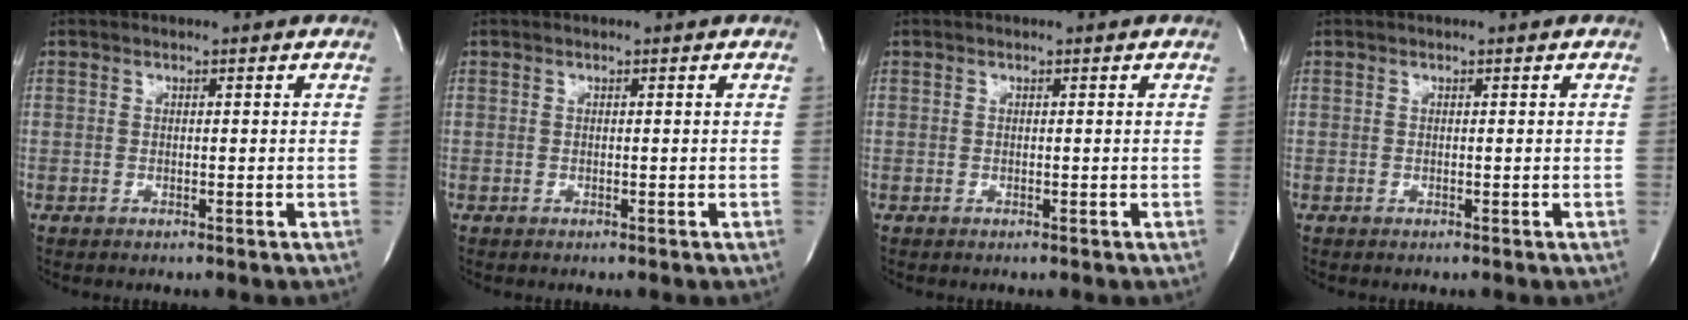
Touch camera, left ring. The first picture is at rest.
{"total": 0.0}
{"total": 0.0}
{"total": 0.0}